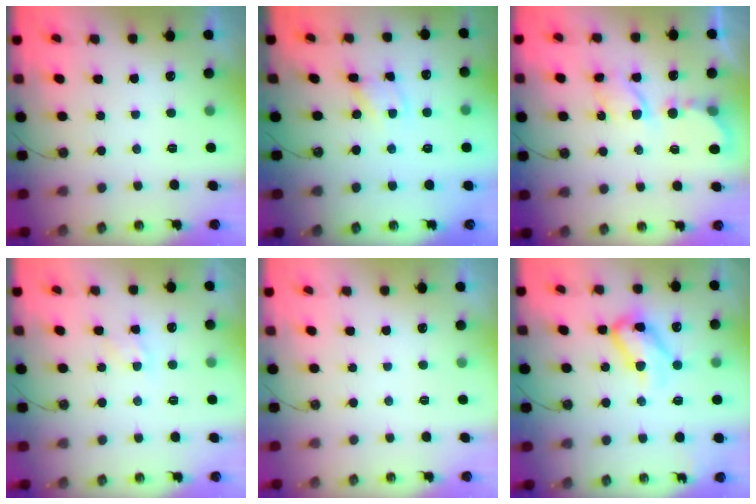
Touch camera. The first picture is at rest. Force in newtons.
{"total": 2.8, "press": 2.8, "slide": 0.1}
{"total": 6.1, "press": 6.1, "slide": 0.3}
{"total": 8.0, "press": 8.0, "slide": 0.7}
{"total": 0.0}
{"total": 14.7, "press": 14.7, "slide": 1.0}